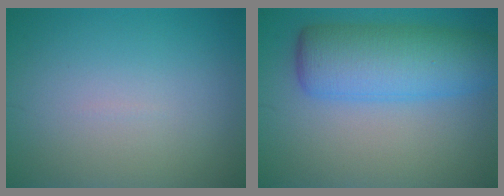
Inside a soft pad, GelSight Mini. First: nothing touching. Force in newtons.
{"total": 7.9, "press": 7.9, "slide": 0.2}